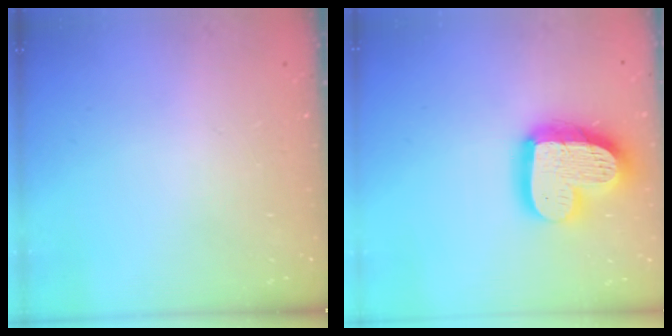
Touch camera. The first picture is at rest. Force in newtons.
{"total": 19.1, "press": 19.0, "slide": 2.0}